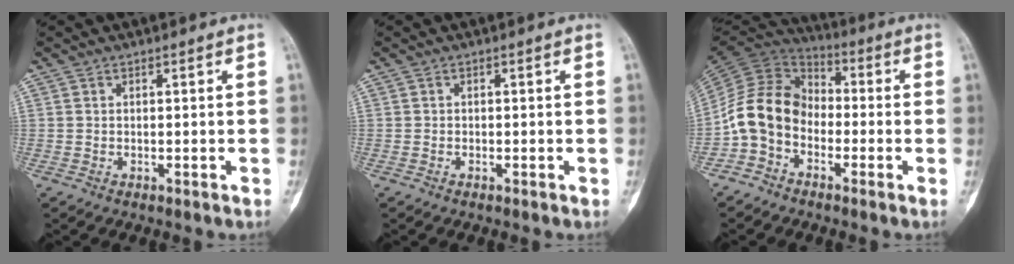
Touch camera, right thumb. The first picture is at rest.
{"total": 0.0}
{"total": 12.0, "force": [-3.7, 9.4, 6.6], "torque": [-0.117, 0.059, -0.087]}